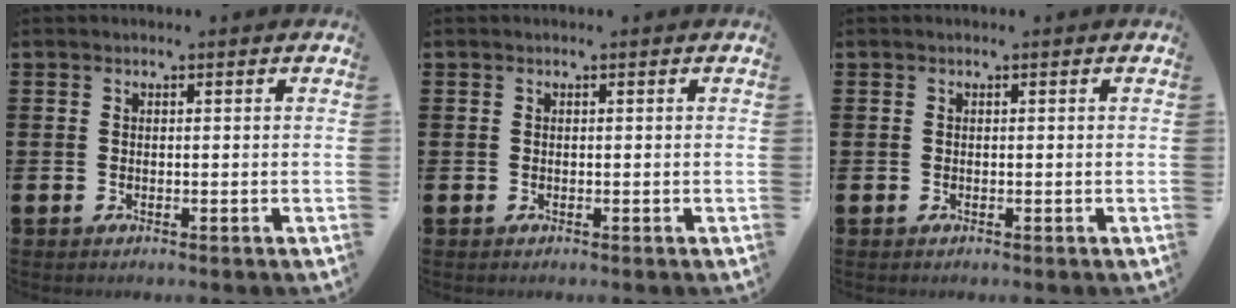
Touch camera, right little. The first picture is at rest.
{"total": 0.0}
{"total": 0.0}